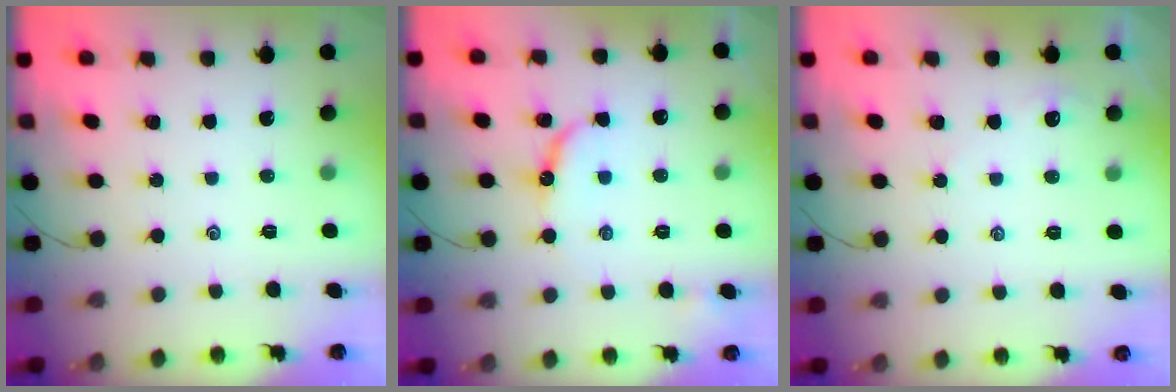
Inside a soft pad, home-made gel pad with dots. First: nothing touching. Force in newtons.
{"total": 8.1, "press": 8.1, "slide": 0.6}
{"total": 1.4, "press": 1.4, "slide": 0.2}